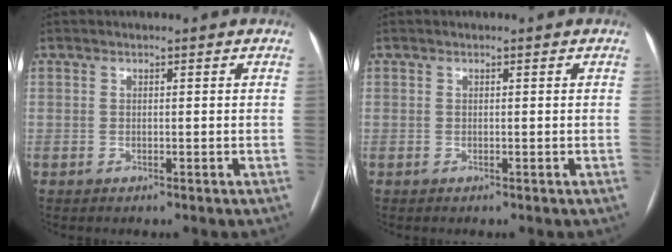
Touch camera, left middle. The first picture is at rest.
{"total": 0.0}